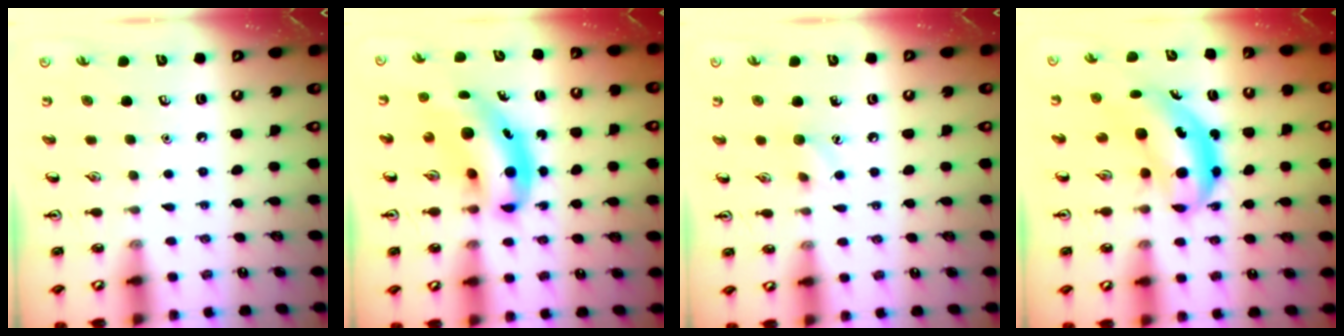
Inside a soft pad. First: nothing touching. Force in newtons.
{"total": 9.4, "press": 9.0, "slide": 2.7}
{"total": 5.6, "press": 5.4, "slide": 1.6}
{"total": 6.3, "press": 6.0, "slide": 1.6}